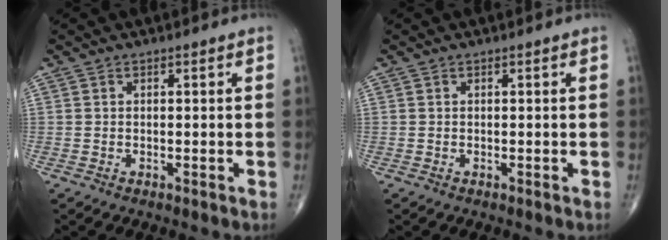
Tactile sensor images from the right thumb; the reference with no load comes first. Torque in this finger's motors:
{"motor_torque": [-0.01, 0.01, 0.00, 0.01, 0.00]}